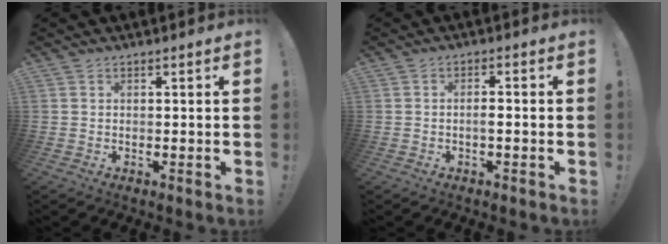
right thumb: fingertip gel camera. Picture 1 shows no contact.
{"total": 2.5, "force": [-1.0, 0.3, 2.2], "torque": [-0.039, 0.001, -0.018]}